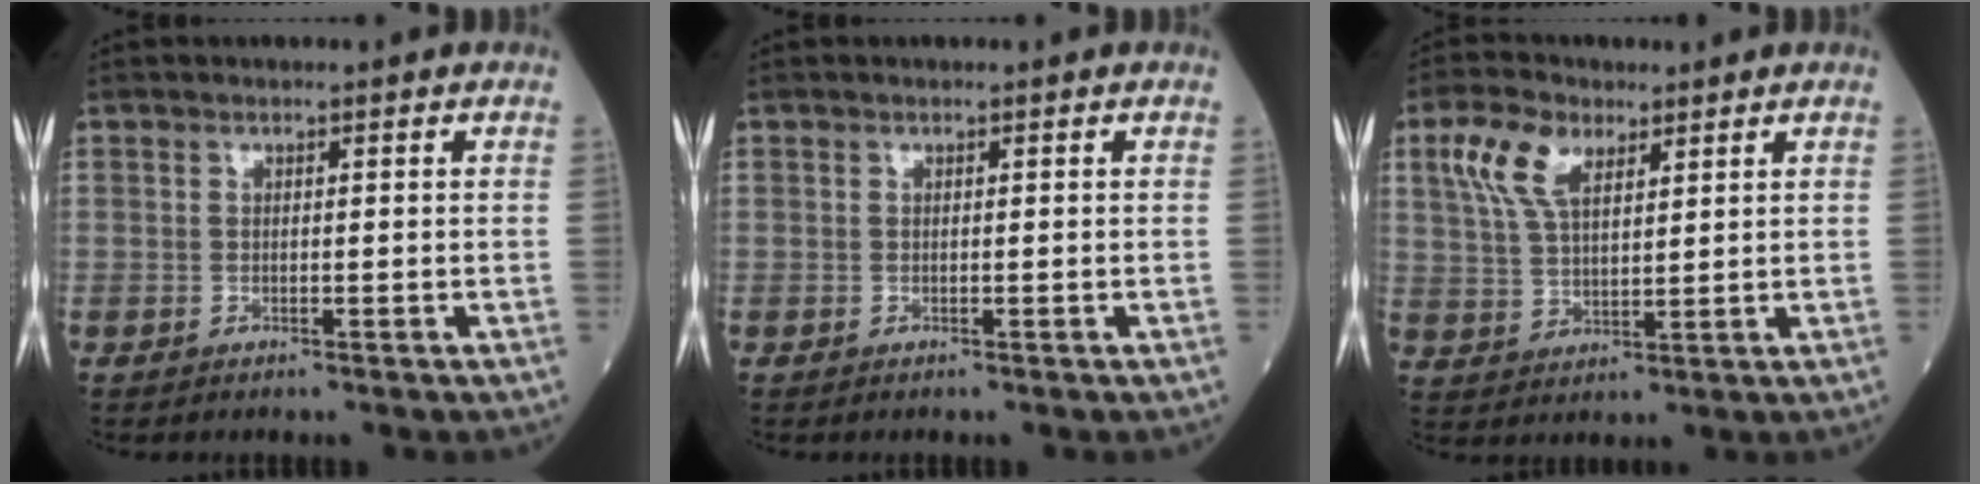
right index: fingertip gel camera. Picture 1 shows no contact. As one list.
[{"total": 0.0}, {"total": 7.5, "force": [3.8, 3.5, 5.4], "torque": [-0.123, 0.018, 0.076]}]